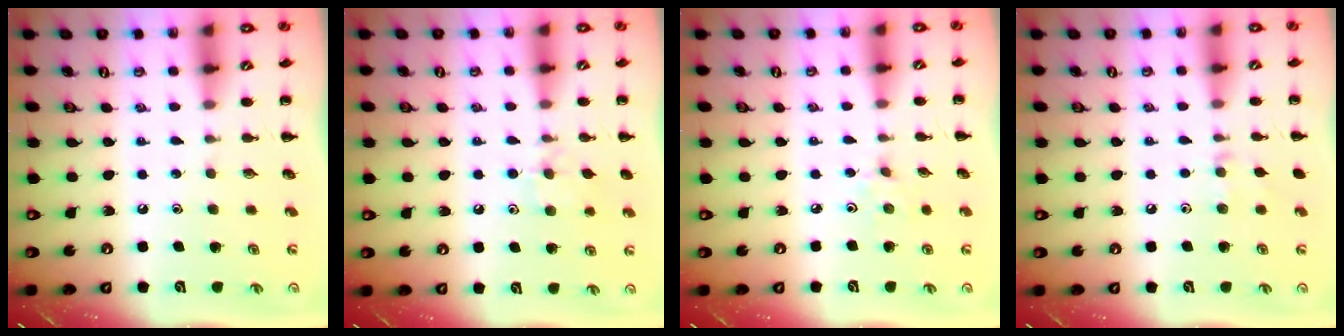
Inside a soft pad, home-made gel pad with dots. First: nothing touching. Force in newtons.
{"total": 7.8, "press": 7.5, "slide": 2.0}
{"total": 2.5, "press": 2.4, "slide": 0.9}
{"total": 6.2, "press": 6.0, "slide": 1.8}